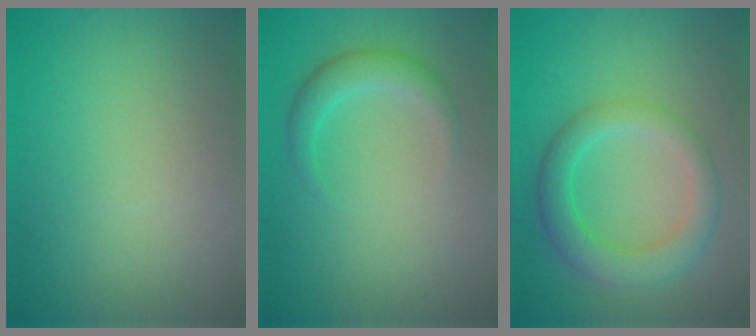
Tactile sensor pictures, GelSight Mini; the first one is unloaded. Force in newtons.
{"total": 2.5, "press": 2.5, "slide": 0.0}
{"total": 4.7, "press": 4.7, "slide": 0.1}